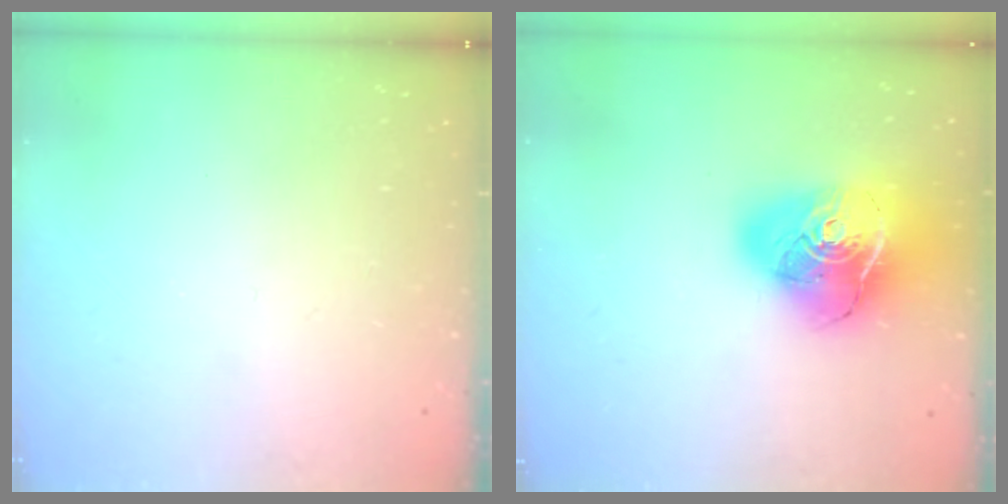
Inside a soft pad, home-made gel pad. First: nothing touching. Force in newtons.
{"total": 22.2, "press": 22.0, "slide": 2.8}